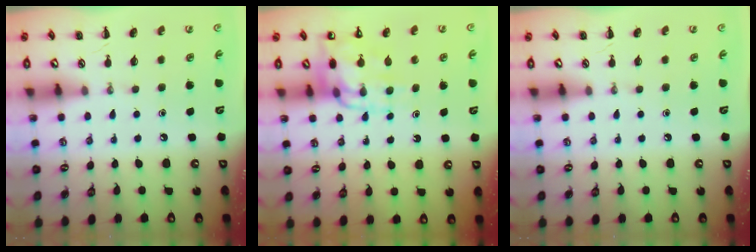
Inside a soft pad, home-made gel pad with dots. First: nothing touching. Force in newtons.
{"total": 11.6, "press": 11.3, "slide": 2.8}
{"total": 0.0}